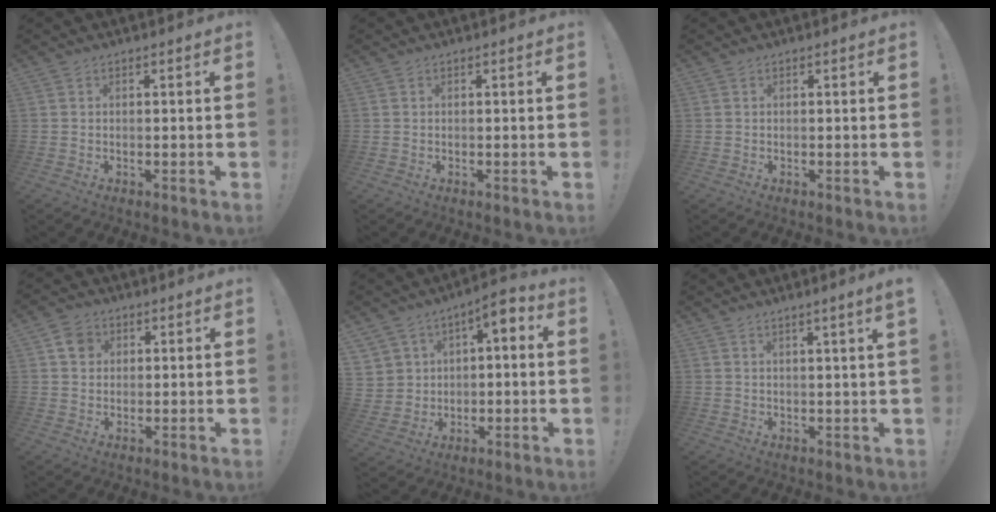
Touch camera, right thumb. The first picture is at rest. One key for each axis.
{"total": 0.0}
{"total": 0.0}
{"total": 5.1, "fx": 1.9, "fy": 4.4, "fz": 1.7, "tx": -0.021, "ty": 0.002, "tz": 0.036}
{"total": 7.8, "fx": 2.5, "fy": 6.6, "fz": 3.4, "tx": -0.045, "ty": -0.011, "tz": 0.051}
{"total": 2.7, "fx": 1.7, "fy": -0.8, "fz": 2.0, "tx": -0.027, "ty": -0.010, "tz": 0.024}